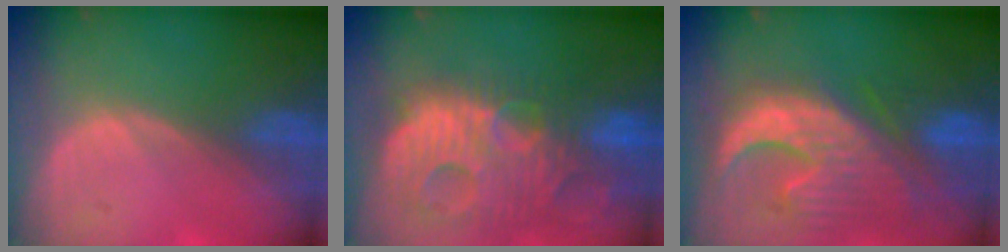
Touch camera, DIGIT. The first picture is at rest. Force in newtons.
{"total": 14.5, "press": 12.5, "slide": 7.3}
{"total": 13.2, "press": 11.3, "slide": 6.8}